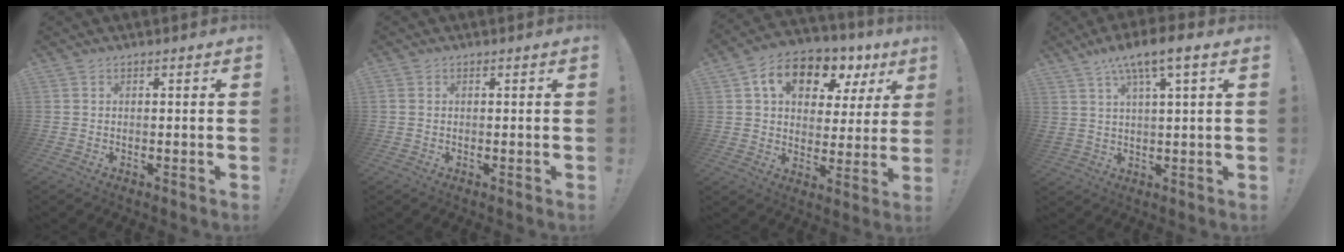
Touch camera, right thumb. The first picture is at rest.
{"total": 0.6, "force": [0.2, 0.5, 0.3], "torque": [-0.007, 0.003, 0.004]}
{"total": 14.0, "force": [7.7, 8.5, 8.1], "torque": [-0.125, -0.037, 0.133]}
{"total": 8.7, "force": [4.8, 1.5, 7.1], "torque": [-0.113, -0.022, 0.083]}